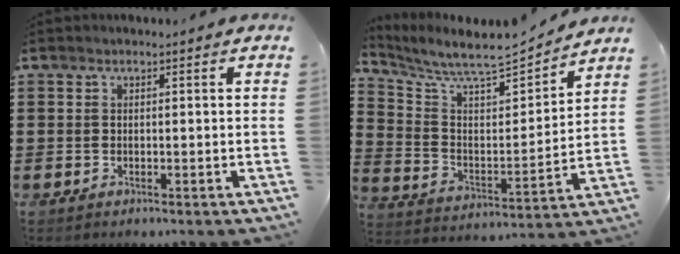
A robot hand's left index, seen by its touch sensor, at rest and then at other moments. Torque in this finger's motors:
{"motor_torque": [1.34, -0.80, 0.31, 0.09]}